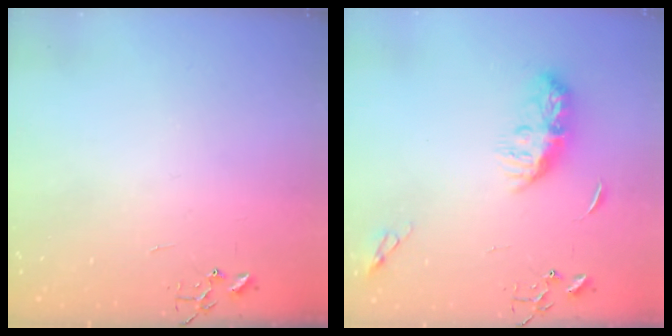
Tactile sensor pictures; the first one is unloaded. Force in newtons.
{"total": 9.8, "press": 9.8, "slide": 0.5}